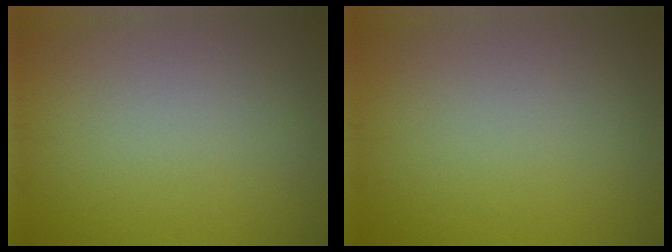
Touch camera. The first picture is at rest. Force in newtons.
{"total": 0.0}